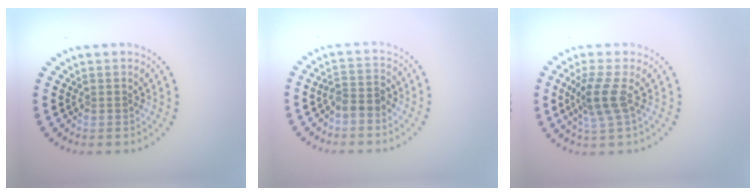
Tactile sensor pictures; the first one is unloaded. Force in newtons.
{"total": 2.2, "press": 2.0, "slide": 0.9}
{"total": 2.9, "press": 2.4, "slide": 1.7}